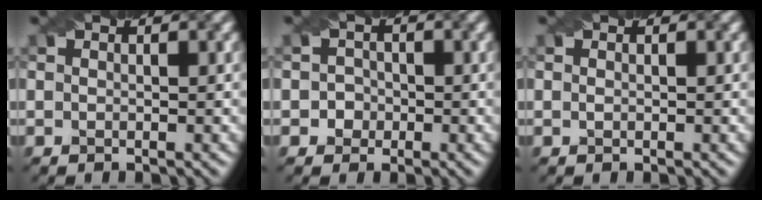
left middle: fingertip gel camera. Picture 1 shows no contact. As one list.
[{"total": 1.7, "force": [-0.3, 1.7, 0.2], "torque": [0.018, 0.002, -0.009]}, {"total": 0.0}]